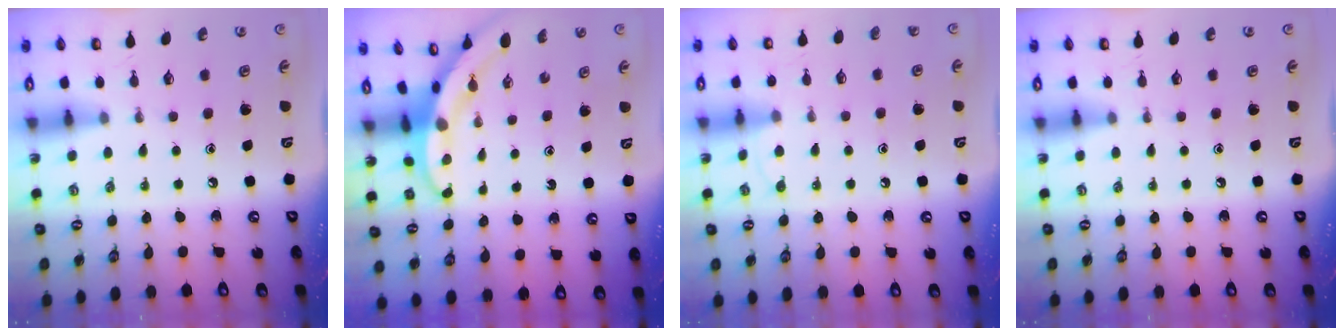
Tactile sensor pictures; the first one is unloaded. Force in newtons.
{"total": 3.1, "press": 3.1, "slide": 0.3}
{"total": 5.8, "press": 5.7, "slide": 0.6}
{"total": 0.0}